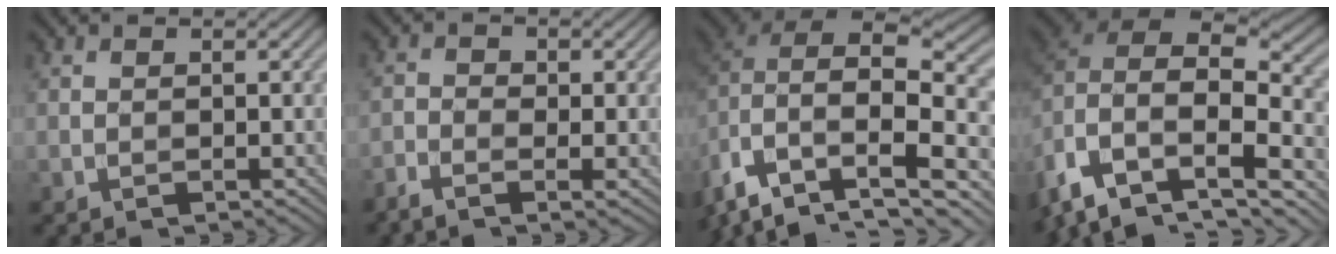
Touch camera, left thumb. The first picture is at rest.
{"total": 3.0, "force": [-1.9, 1.1, 2.1], "torque": [-0.047, -0.008, -0.041]}
{"total": 12.9, "force": [-6.7, 8.0, 7.5], "torque": [-0.177, -0.038, -0.102]}
{"total": 14.2, "force": [-7.6, 8.8, 8.1], "torque": [-0.193, -0.043, -0.116]}